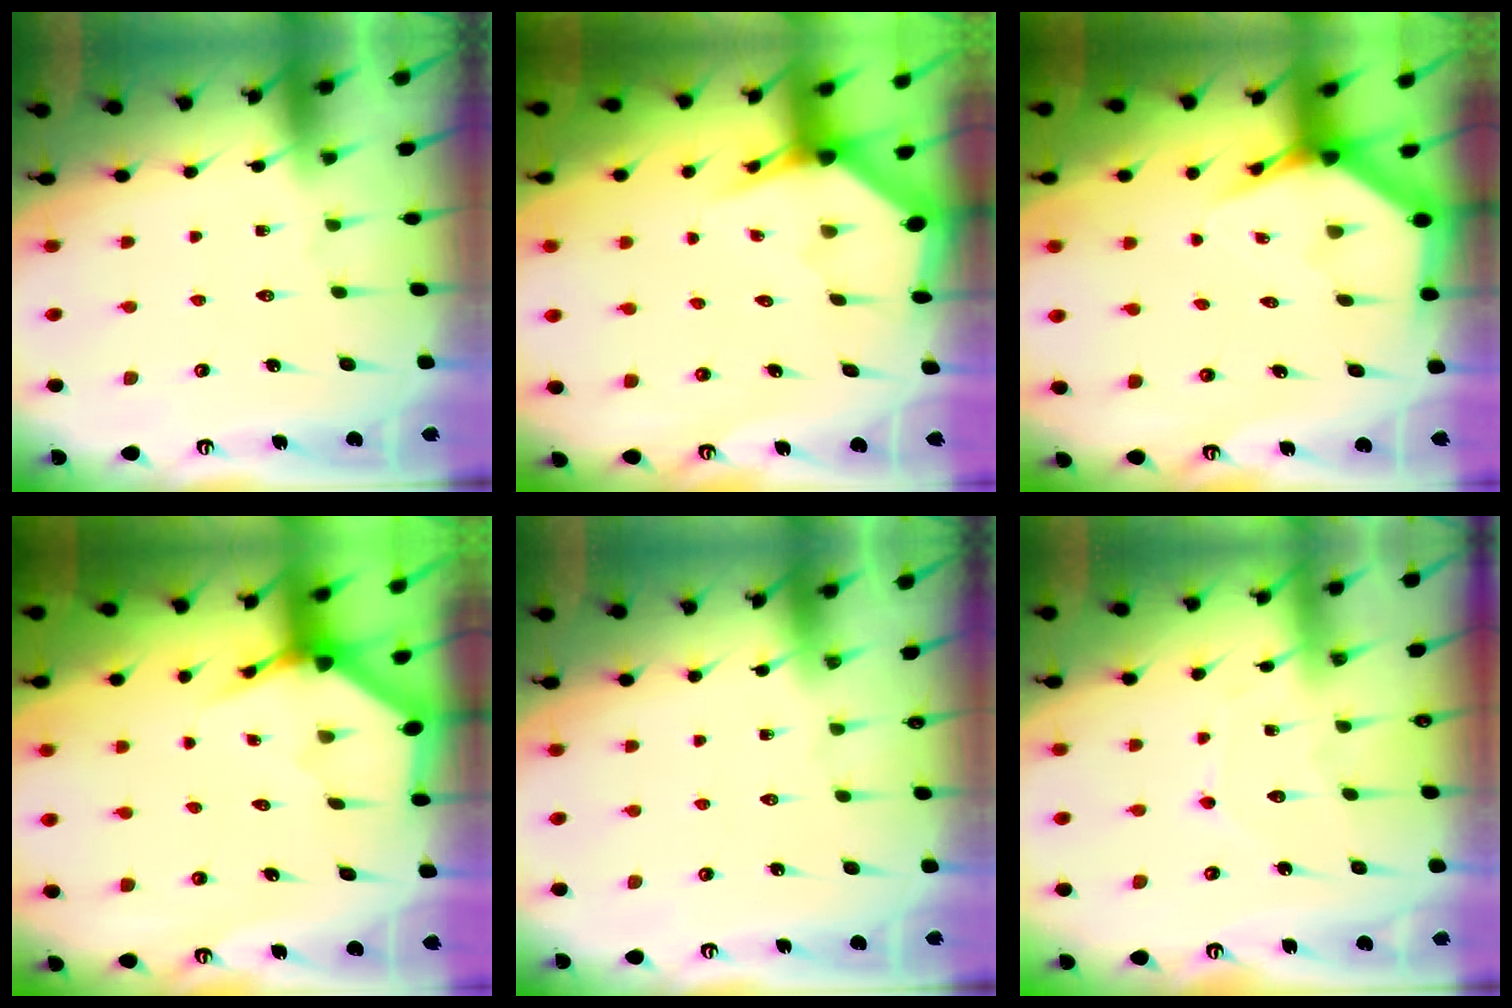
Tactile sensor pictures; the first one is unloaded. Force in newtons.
{"total": 3.4, "press": 3.3, "slide": 0.5}
{"total": 4.3, "press": 4.3, "slide": 0.3}
{"total": 3.6, "press": 3.6, "slide": 0.1}
{"total": 0.0}
{"total": 3.9, "press": 3.9, "slide": 0.1}